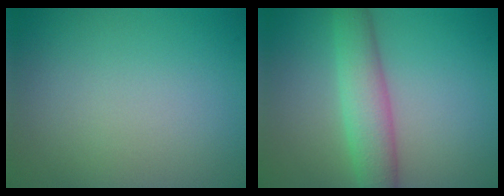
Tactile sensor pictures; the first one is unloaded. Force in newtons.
{"total": 4.7, "press": 4.7, "slide": 0.1}